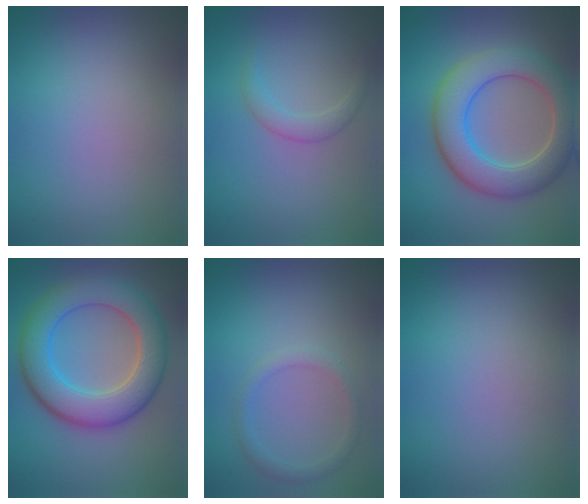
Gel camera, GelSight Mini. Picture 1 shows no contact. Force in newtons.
{"total": 1.5, "press": 1.5, "slide": 0.1}
{"total": 7.6, "press": 7.6, "slide": 0.9}
{"total": 8.6, "press": 8.5, "slide": 0.5}
{"total": 1.5, "press": 1.5, "slide": 0.1}
{"total": 0.0}